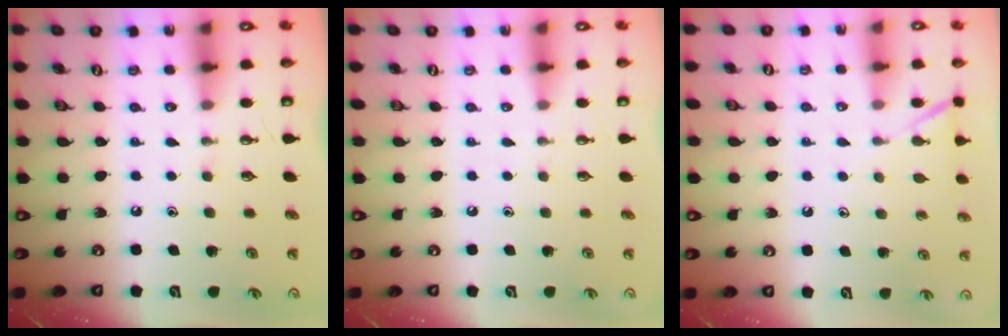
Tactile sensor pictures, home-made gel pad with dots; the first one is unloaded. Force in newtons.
{"total": 0.0}
{"total": 6.2, "press": 6.2, "slide": 0.7}